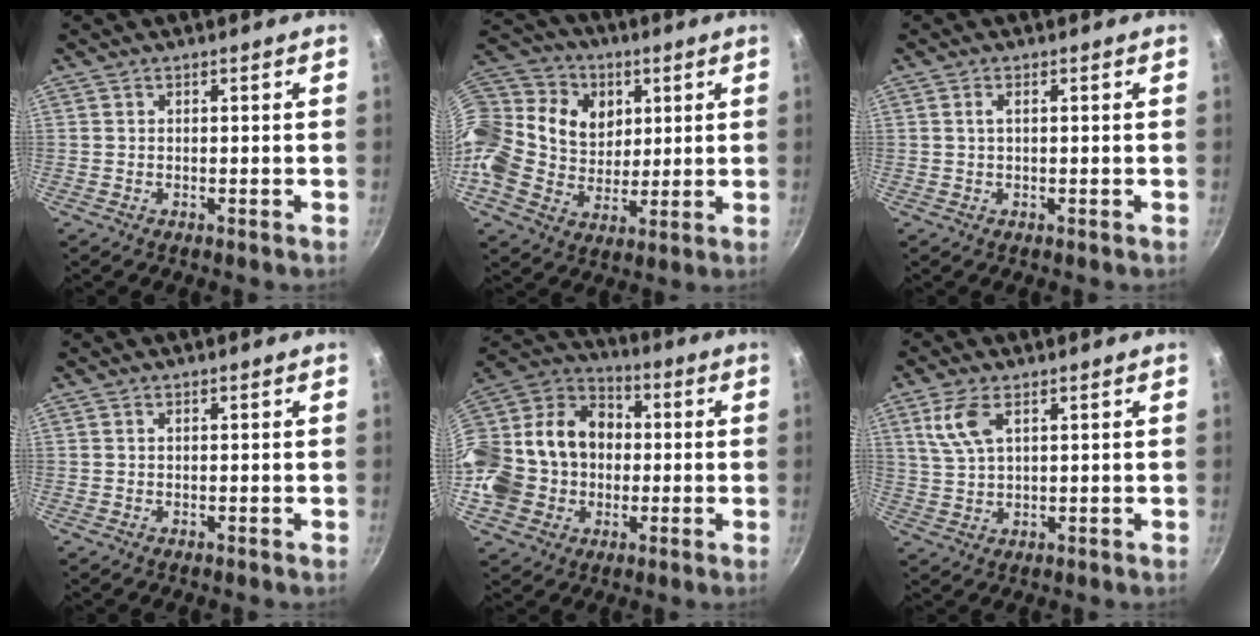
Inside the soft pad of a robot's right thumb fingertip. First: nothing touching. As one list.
[{"total": 23.3, "force": [7.0, 18.5, 12.4], "torque": [-0.252, 0.016, 0.118]}, {"total": 1.4, "force": [0.3, 0.6, 1.2], "torque": [-0.024, 0.003, 0.005]}, {"total": 0.0}, {"total": 24.7, "force": [-1.5, 20.9, 13.1], "torque": [-0.263, 0.057, -0.021]}, {"total": 6.5, "force": [2.8, 3.1, 5.0], "torque": [-0.104, -0.003, 0.060]}]